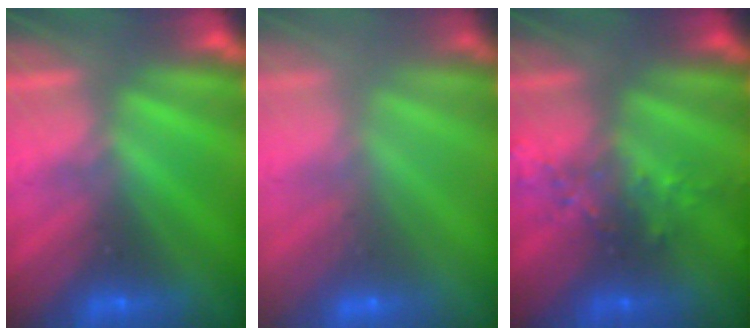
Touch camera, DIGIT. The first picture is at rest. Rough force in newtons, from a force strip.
{"total": 2.4}
{"total": 2.4}